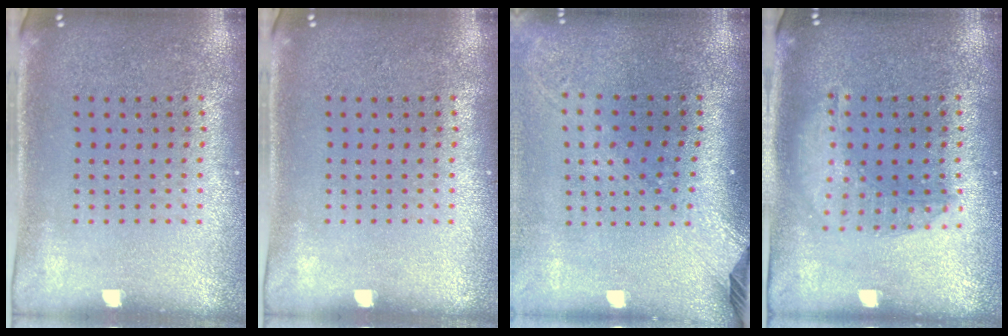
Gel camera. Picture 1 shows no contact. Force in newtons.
{"total": 0.0}
{"total": 2.3, "press": 1.7, "slide": 1.5}
{"total": 1.3, "press": 1.3, "slide": 0.4}